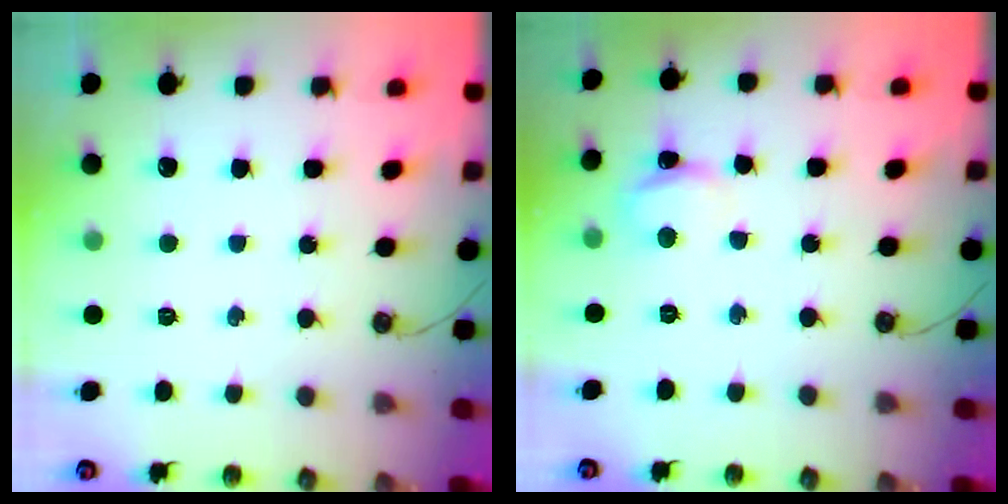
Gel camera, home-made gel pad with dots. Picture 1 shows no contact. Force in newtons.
{"total": 3.6, "press": 3.6, "slide": 0.3}